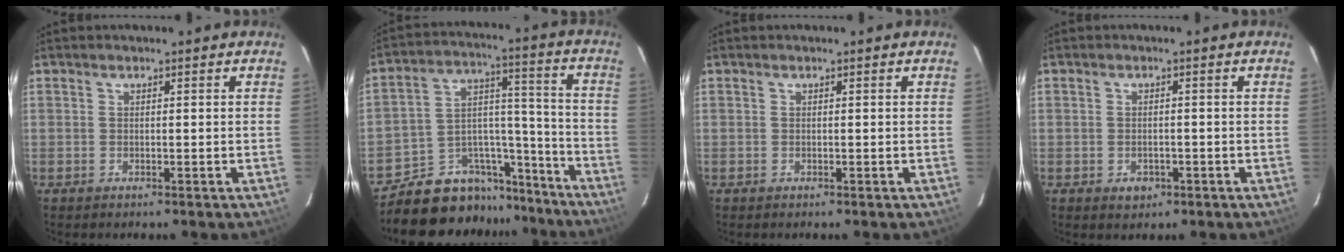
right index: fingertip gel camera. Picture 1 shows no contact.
{"total": 15.6, "force": [-13.6, 7.5, 2.1], "torque": [-0.038, 0.078, -0.204]}
{"total": 0.0}
{"total": 2.7, "force": [-1.1, 2.1, 1.3], "torque": [-0.024, 0.000, -0.007]}